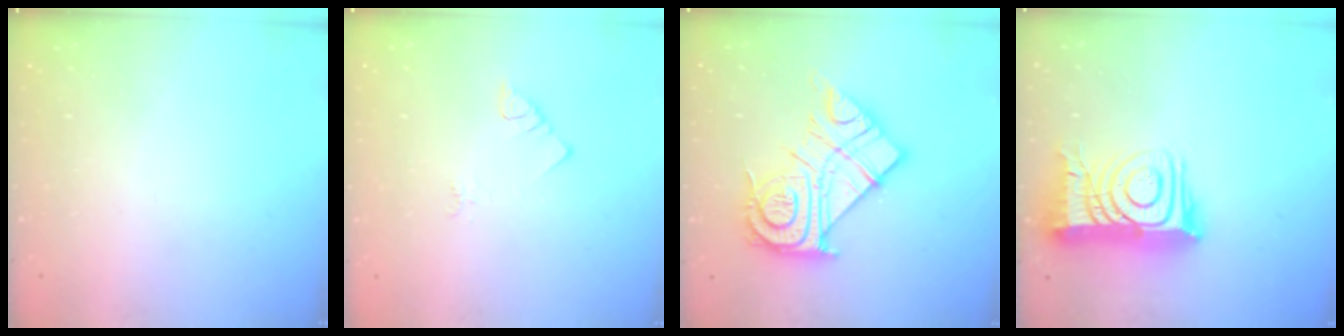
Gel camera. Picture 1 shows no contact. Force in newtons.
{"total": 2.3, "press": 2.3, "slide": 0.4}
{"total": 20.9, "press": 20.8, "slide": 1.9}
{"total": 16.5, "press": 16.4, "slide": 1.5}